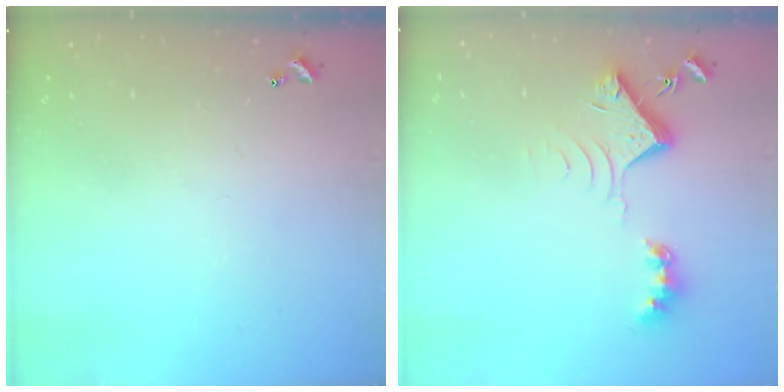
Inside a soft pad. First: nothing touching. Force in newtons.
{"total": 7.5, "press": 7.5, "slide": 0.8}